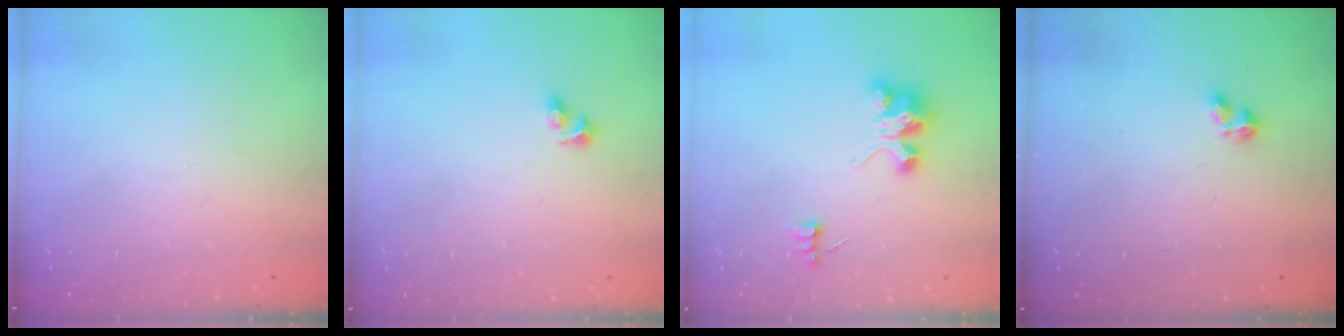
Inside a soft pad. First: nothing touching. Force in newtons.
{"total": 4.5, "press": 4.0, "slide": 2.0}
{"total": 3.6, "press": 3.6, "slide": 0.0}
{"total": 2.2, "press": 2.2, "slide": 0.4}